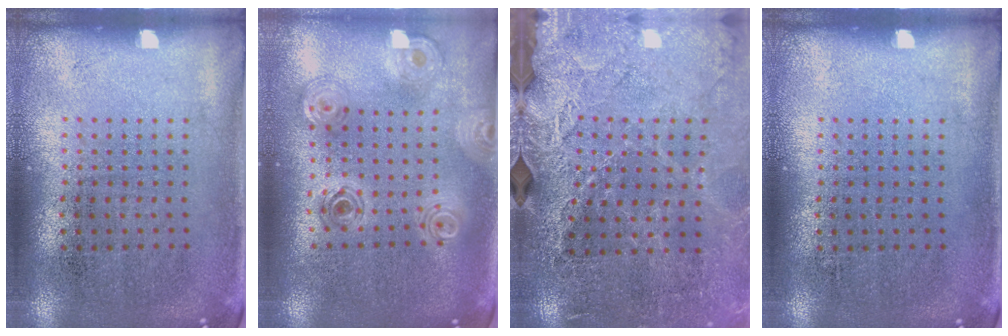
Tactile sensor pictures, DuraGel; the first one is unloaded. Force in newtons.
{"total": 1.1, "press": 1.1, "slide": 0.3}
{"total": 3.0, "press": 3.0, "slide": 0.2}
{"total": 0.0}